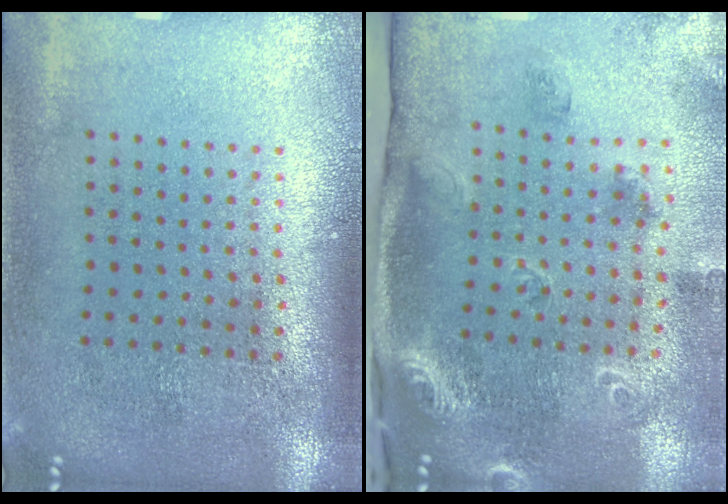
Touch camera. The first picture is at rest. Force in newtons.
{"total": 2.1, "press": 1.8, "slide": 1.1}